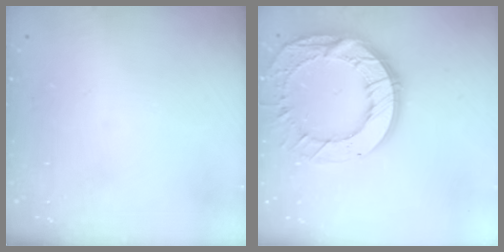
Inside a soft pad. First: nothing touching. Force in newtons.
{"total": 19.8, "press": 19.7, "slide": 1.7}